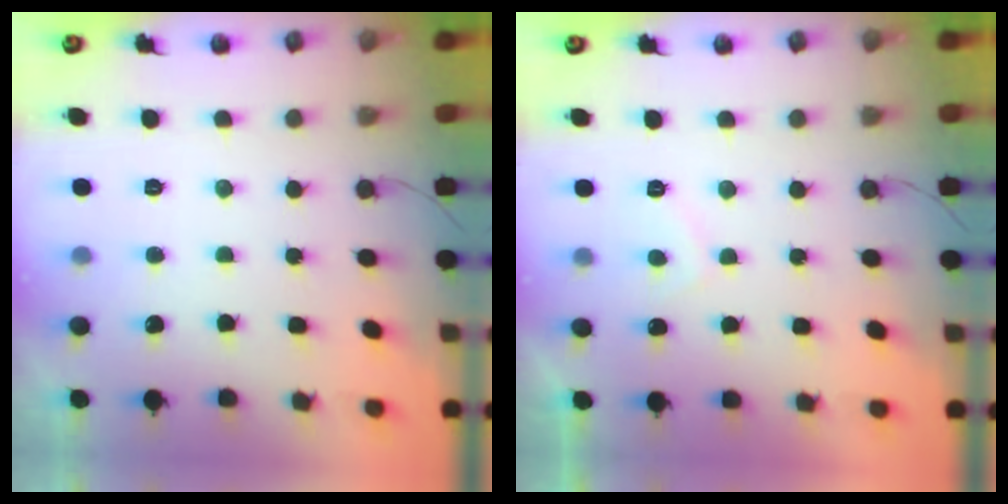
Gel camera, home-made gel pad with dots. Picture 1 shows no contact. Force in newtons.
{"total": 2.1, "press": 2.0, "slide": 0.9}